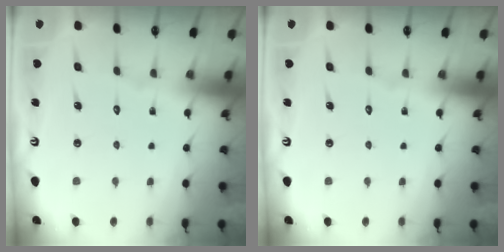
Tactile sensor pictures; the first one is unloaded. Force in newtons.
{"total": 0.0}